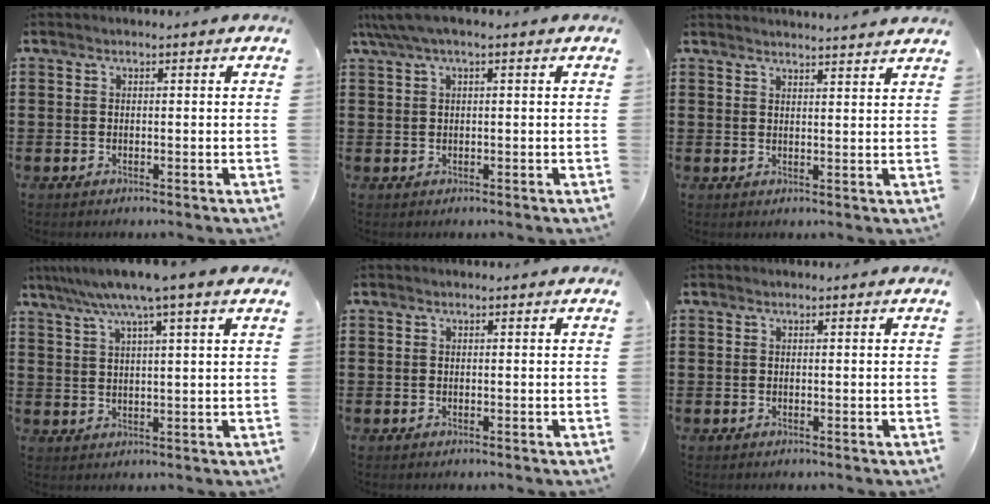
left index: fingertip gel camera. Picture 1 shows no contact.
{"total": 2.4, "force": [0.7, 0.4, 2.2], "torque": [-0.050, -0.002, 0.009]}
{"total": 2.7, "force": [2.6, -0.6, 0.1], "torque": [-0.008, -0.012, 0.049]}
{"total": 6.9, "force": [5.0, -0.5, 4.8], "torque": [-0.105, -0.011, 0.084]}
{"total": 0.0}
{"total": 0.0}